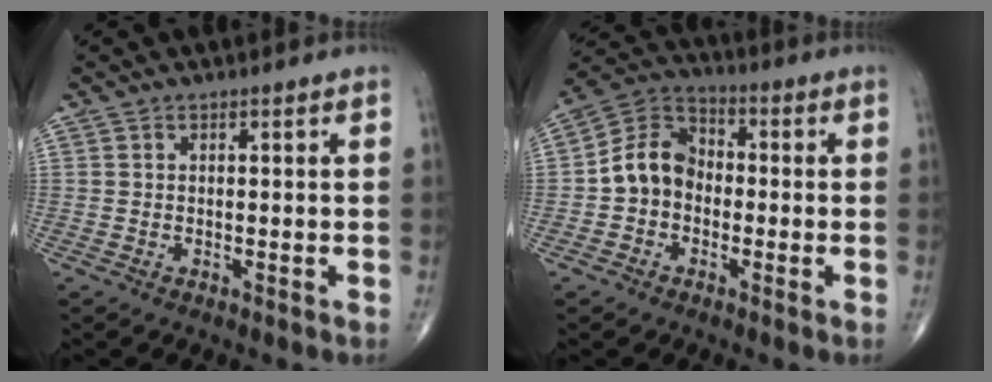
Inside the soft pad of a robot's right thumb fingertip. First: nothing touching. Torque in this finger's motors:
{"motor_torque": [0.10, 0.09, 0.18, -0.18, 0.08]}